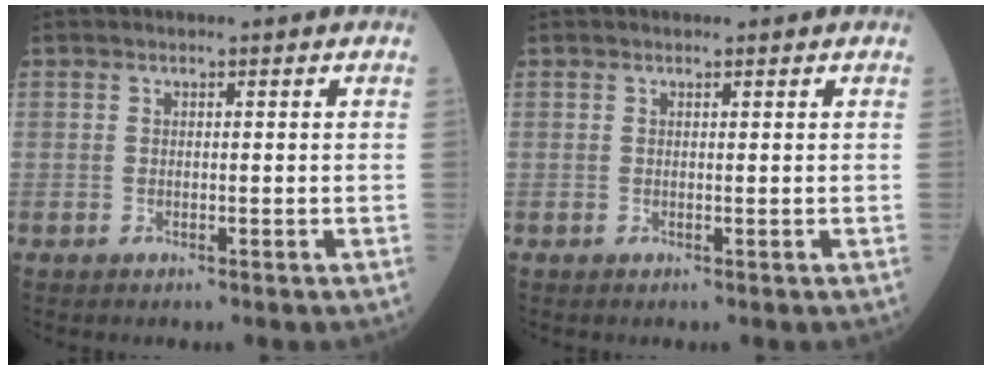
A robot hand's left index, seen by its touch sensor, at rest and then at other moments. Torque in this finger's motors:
{"motor_torque": [0.03, 0.11, -0.02, -0.01]}